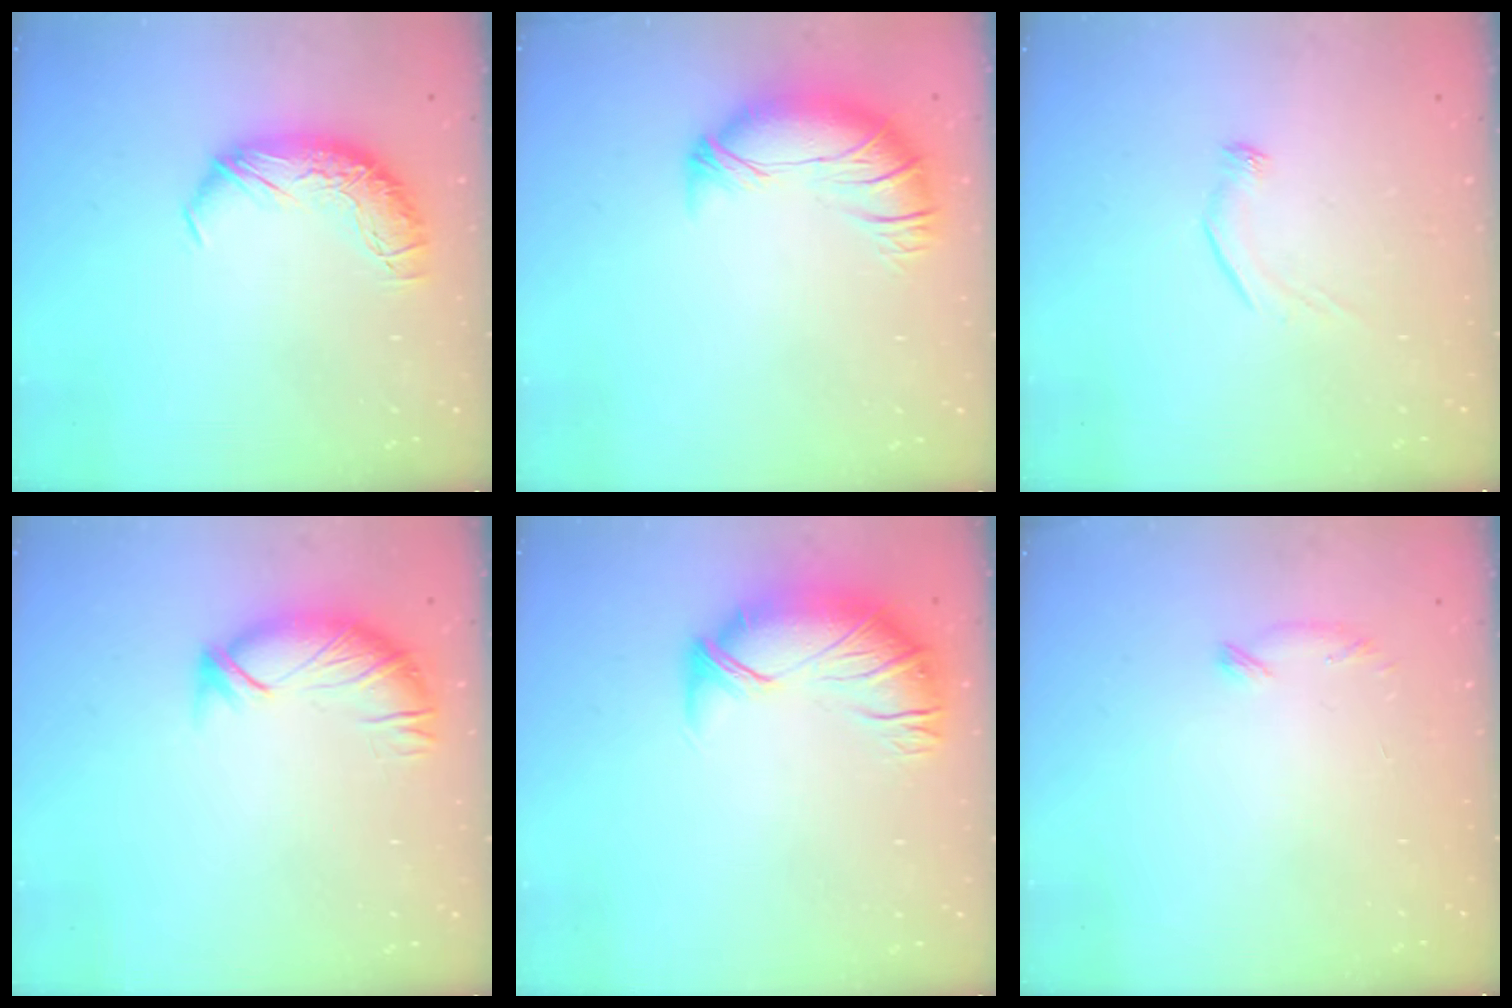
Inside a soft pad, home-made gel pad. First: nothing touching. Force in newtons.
{"total": 3.3, "press": 2.0, "slide": 2.6}
{"total": 6.4, "press": 6.3, "slide": 0.8}
{"total": 3.6, "press": 3.3, "slide": 1.4}
{"total": 2.6, "press": 1.1, "slide": 2.3}
{"total": 6.7, "press": 6.7, "slide": 0.9}